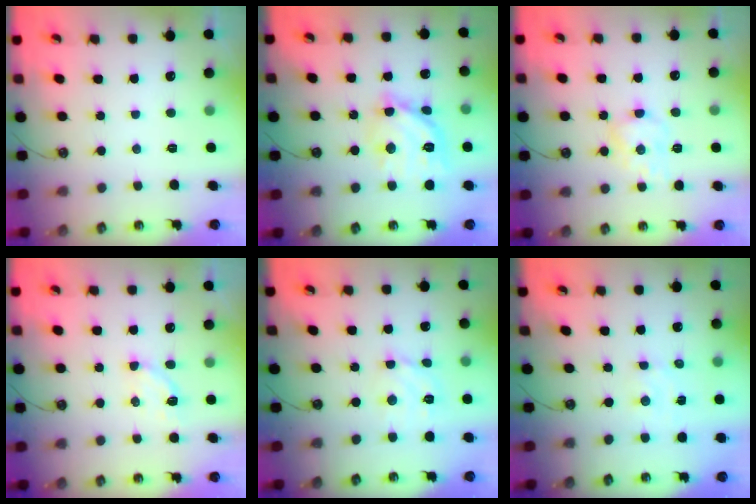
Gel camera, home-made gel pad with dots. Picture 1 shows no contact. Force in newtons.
{"total": 14.2, "press": 14.2, "slide": 1.0}
{"total": 7.2, "press": 7.2, "slide": 0.6}
{"total": 4.5, "press": 4.3, "slide": 1.1}
{"total": 5.8, "press": 5.8, "slide": 0.3}
{"total": 2.0, "press": 2.0, "slide": 0.4}